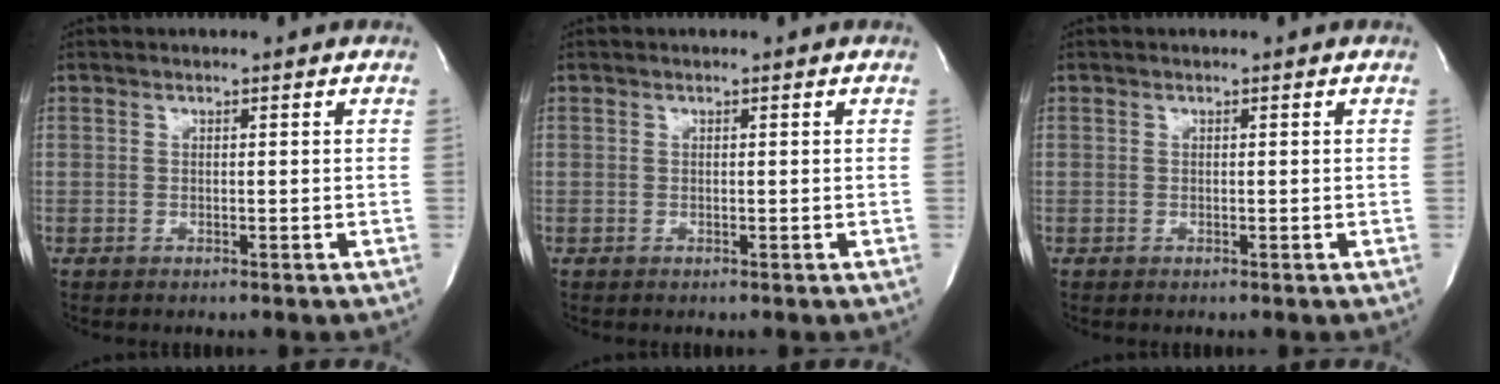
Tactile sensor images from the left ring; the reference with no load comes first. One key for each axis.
{"total": 0.0}
{"total": 0.0}